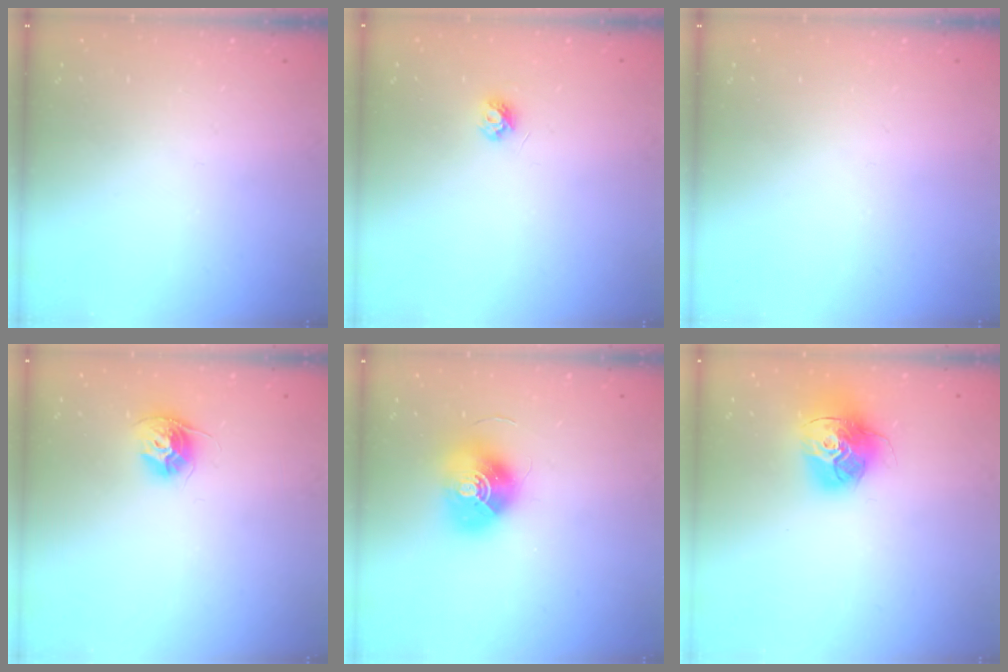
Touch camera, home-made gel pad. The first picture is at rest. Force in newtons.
{"total": 3.9, "press": 3.8, "slide": 0.7}
{"total": 0.0}
{"total": 10.5, "press": 10.4, "slide": 0.8}
{"total": 14.4, "press": 14.4, "slide": 0.5}
{"total": 15.4, "press": 15.3, "slide": 1.5}